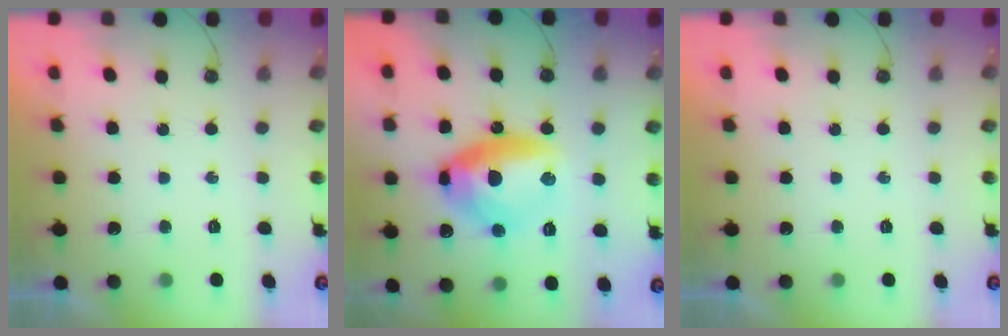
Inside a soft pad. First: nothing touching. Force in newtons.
{"total": 14.6, "press": 14.4, "slide": 2.4}
{"total": 0.0}